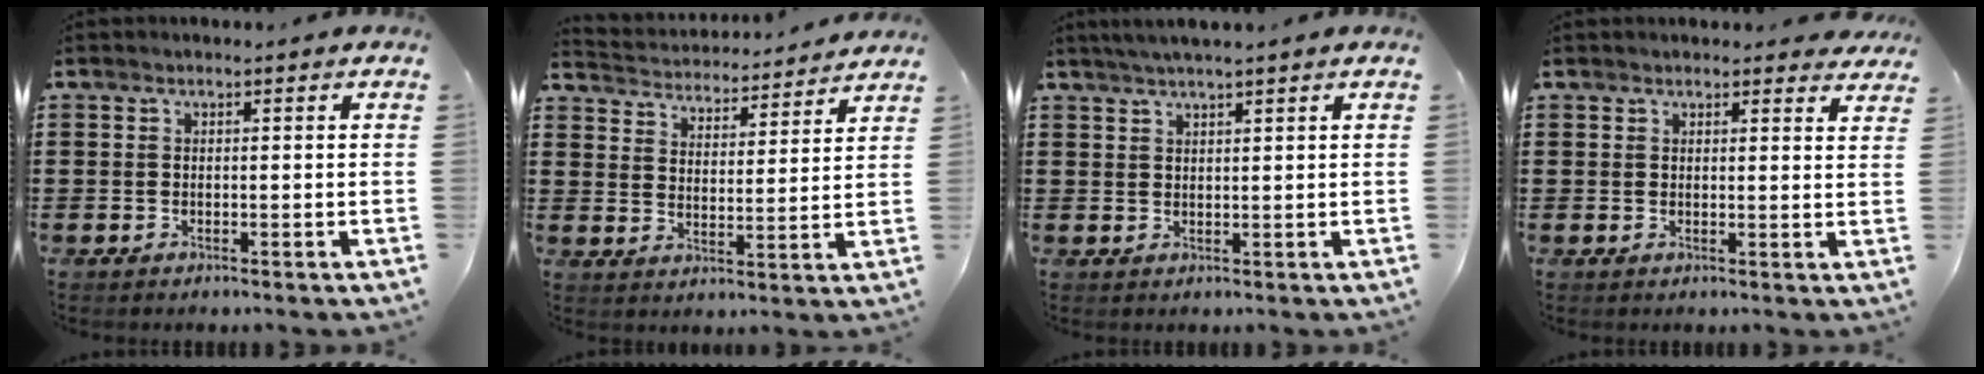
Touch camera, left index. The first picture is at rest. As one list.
[{"total": 3.8, "force": [3.8, 0.0, -0.4], "torque": [-0.017, -0.033, 0.060]}, {"total": 2.1, "force": [1.8, -0.4, 0.9], "torque": [-0.020, 0.001, 0.034]}, {"total": 2.2, "force": [2.1, 0.4, 0.3], "torque": [-0.003, -0.004, 0.039]}]